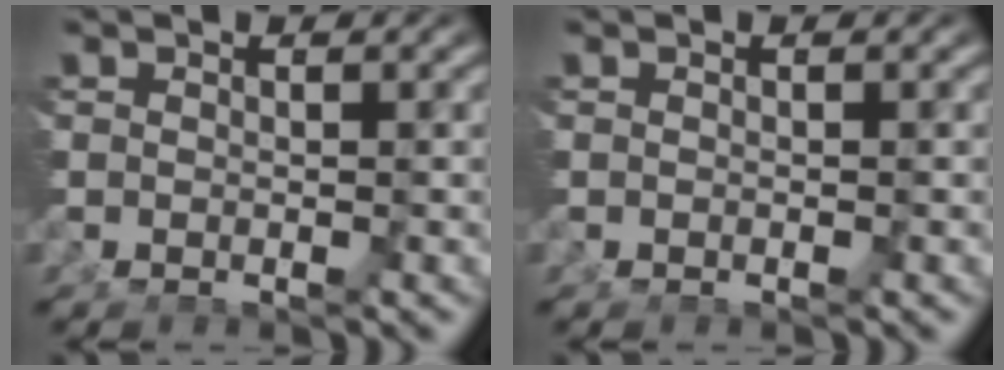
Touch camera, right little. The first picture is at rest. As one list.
[{"total": 0.0}]